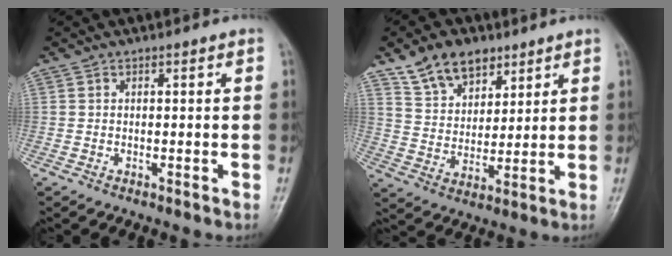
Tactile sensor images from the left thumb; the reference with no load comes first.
{"total": 10.6, "force": [6.8, 6.5, 4.8], "torque": [-0.056, -0.033, 0.127]}